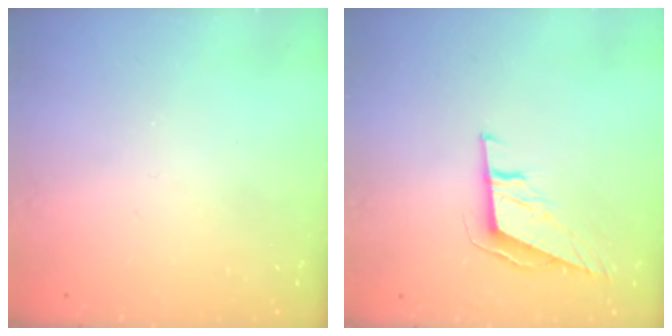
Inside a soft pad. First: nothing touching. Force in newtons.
{"total": 6.9, "press": 6.3, "slide": 2.8}